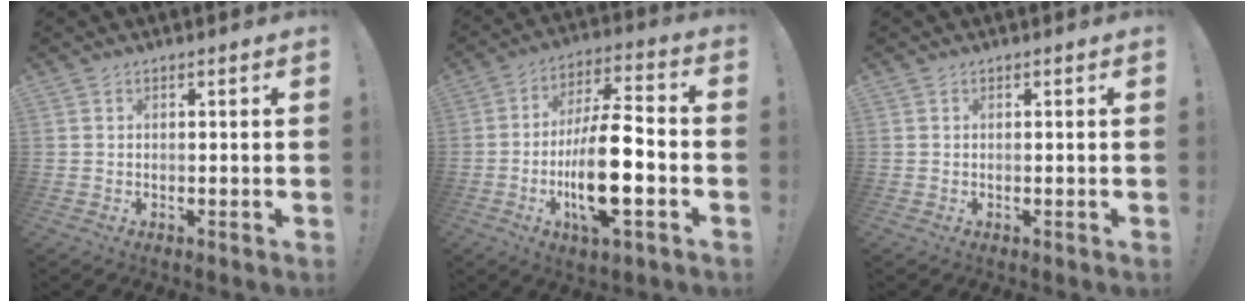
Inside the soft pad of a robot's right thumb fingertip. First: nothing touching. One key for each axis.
{"total": 17.3, "fx": -4.4, "fy": 5.6, "fz": 15.8, "tx": -0.293, "ty": 0.011, "tz": -0.075}
{"total": 0.0}